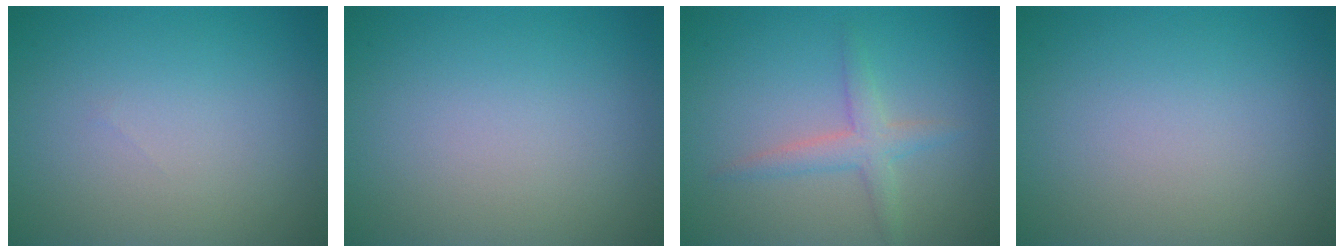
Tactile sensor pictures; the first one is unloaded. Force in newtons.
{"total": 0.0}
{"total": 2.3, "press": 2.3, "slide": 0.2}
{"total": 0.0}